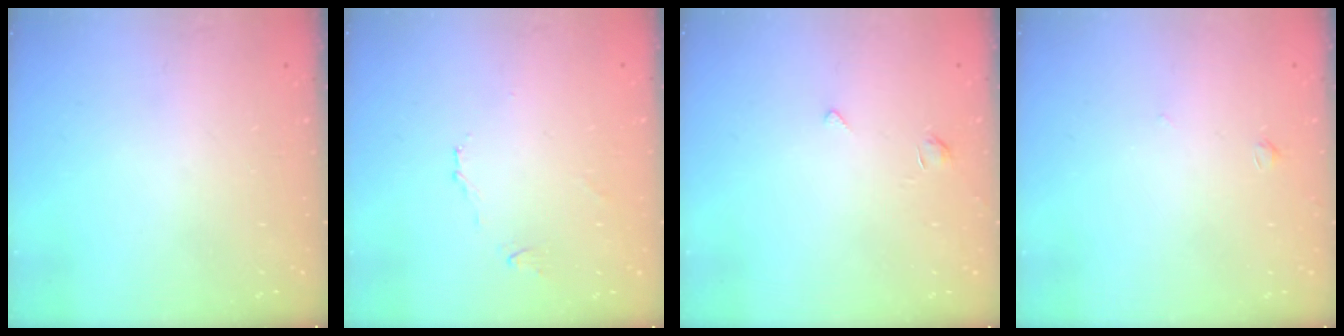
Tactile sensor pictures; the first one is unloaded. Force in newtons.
{"total": 2.7, "press": 2.6, "slide": 0.6}
{"total": 1.9, "press": 1.8, "slide": 0.4}
{"total": 1.5, "press": 1.4, "slide": 0.5}